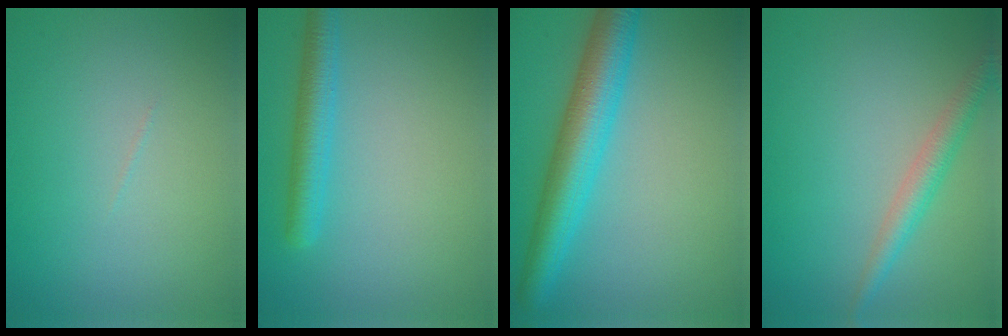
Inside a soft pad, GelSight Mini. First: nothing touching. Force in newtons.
{"total": 3.2, "press": 3.2, "slide": 0.2}
{"total": 6.5, "press": 6.5, "slide": 0.2}
{"total": 2.7, "press": 2.7, "slide": 0.1}